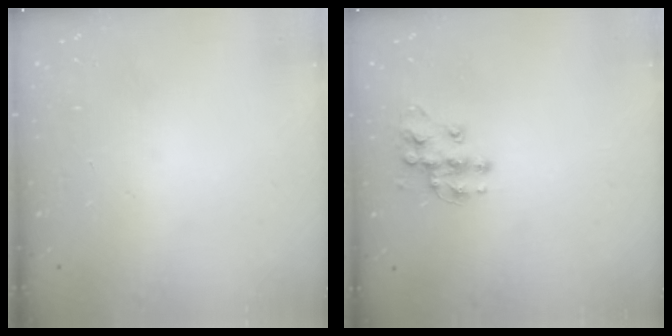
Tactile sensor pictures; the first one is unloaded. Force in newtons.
{"total": 10.8, "press": 10.8, "slide": 0.6}